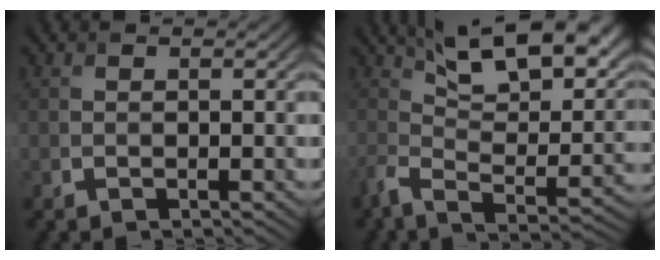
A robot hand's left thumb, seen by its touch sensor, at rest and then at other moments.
{"total": 12.4, "force": [6.0, 4.8, 9.8], "torque": [-0.195, -0.008, 0.106]}